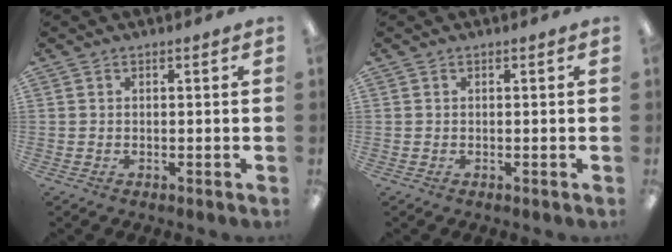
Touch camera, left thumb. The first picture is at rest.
{"total": 0.0}